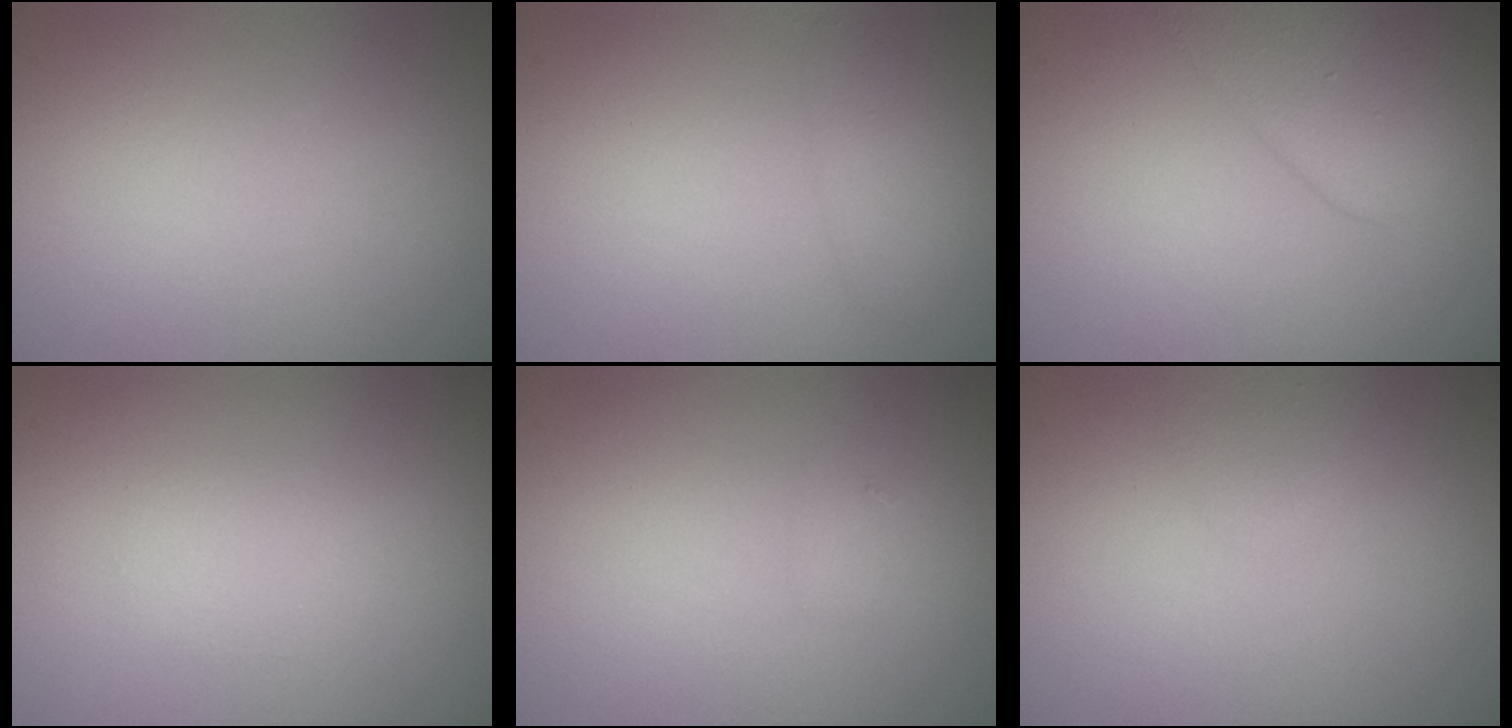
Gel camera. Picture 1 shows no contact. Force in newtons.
{"total": 1.4, "press": 1.4, "slide": 0.1}
{"total": 4.9, "press": 4.9, "slide": 0.4}
{"total": 1.2, "press": 1.2, "slide": 0.0}
{"total": 0.7, "press": 0.7, "slide": 0.0}
{"total": 0.8, "press": 0.8, "slide": 0.0}